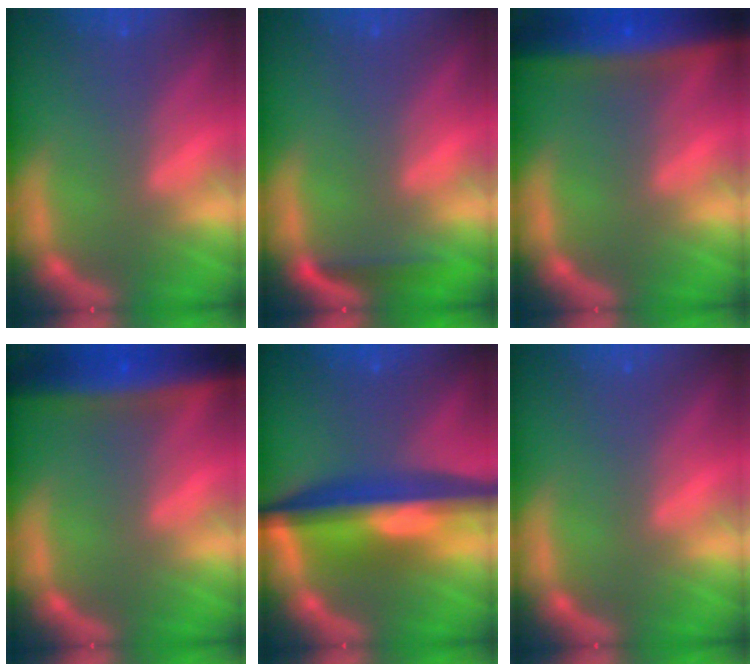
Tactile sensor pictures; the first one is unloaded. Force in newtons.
{"total": 1.9}
{"total": 9.6}
{"total": 8.5}
{"total": 9.6}
{"total": 0.0}